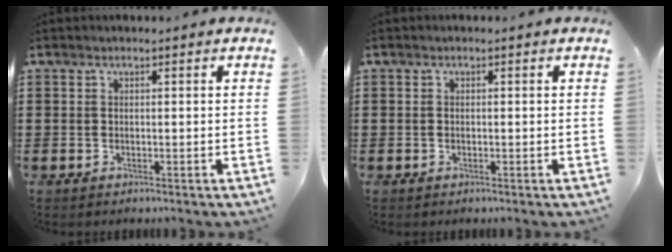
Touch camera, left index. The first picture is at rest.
{"total": 0.5, "force": [-0.2, 0.3, 0.3], "torque": [-0.009, 0.000, -0.004]}